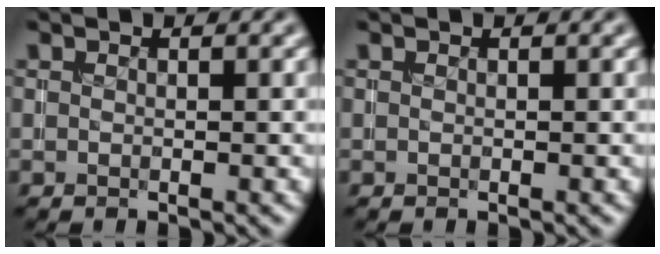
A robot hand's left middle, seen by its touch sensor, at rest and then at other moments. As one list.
[{"total": 0.0}]